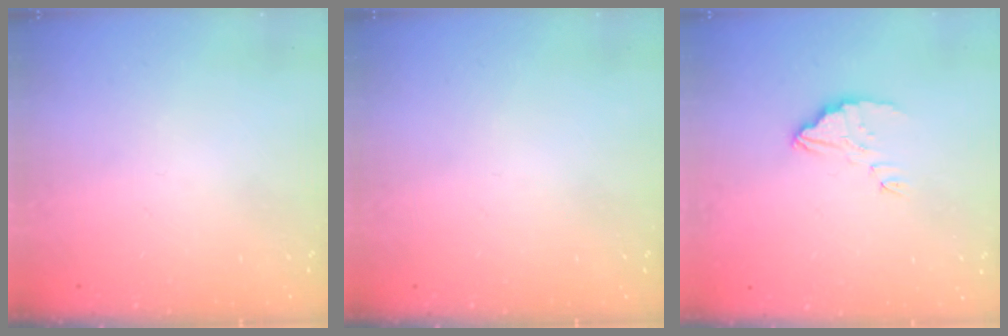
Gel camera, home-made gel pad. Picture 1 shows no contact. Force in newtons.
{"total": 0.0}
{"total": 3.1, "press": 3.0, "slide": 0.3}